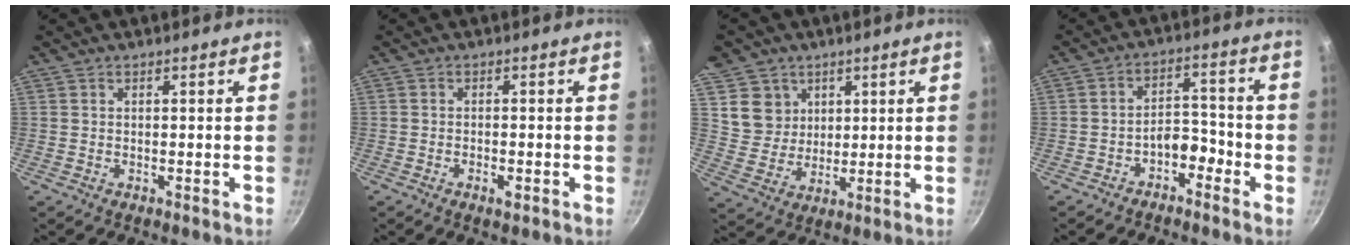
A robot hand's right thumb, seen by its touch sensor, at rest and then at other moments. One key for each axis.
{"total": 2.1, "fx": -1.0, "fy": 0.7, "fz": 1.6, "tx": -0.033, "ty": 0.003, "tz": -0.019}
{"total": 8.4, "fx": 3.8, "fy": 7.3, "fz": 1.8, "tx": 0.008, "ty": -0.025, "tz": 0.072}
{"total": 5.3, "fx": -3.3, "fy": 2.9, "fz": 3.0, "tx": -0.018, "ty": 0.045, "tz": -0.057}